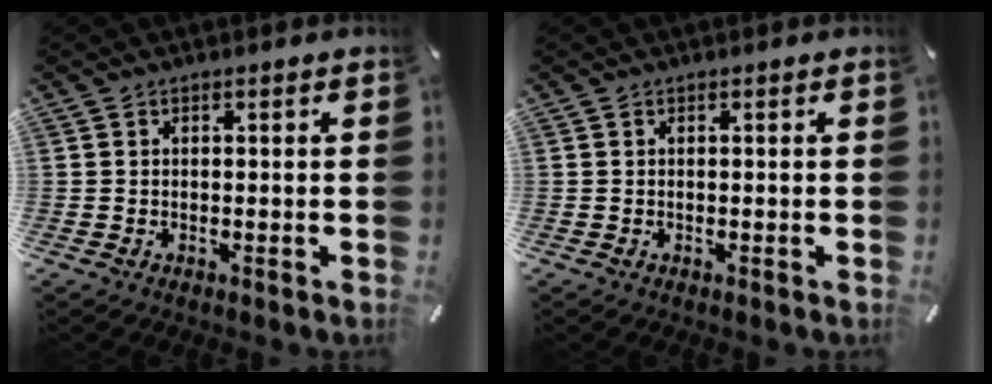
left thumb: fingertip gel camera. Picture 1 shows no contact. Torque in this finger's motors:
{"motor_torque": [0.00, 0.00, 0.00, 0.00, 0.00]}